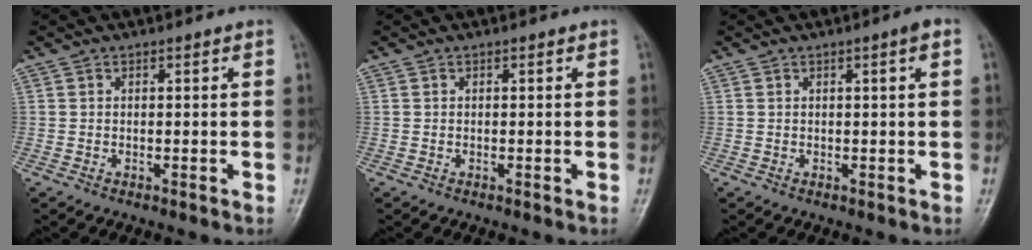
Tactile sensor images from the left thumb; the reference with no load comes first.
{"total": 0.0}
{"total": 1.6, "force": [0.5, -0.1, 1.6], "torque": [-0.026, 0.004, 0.008]}